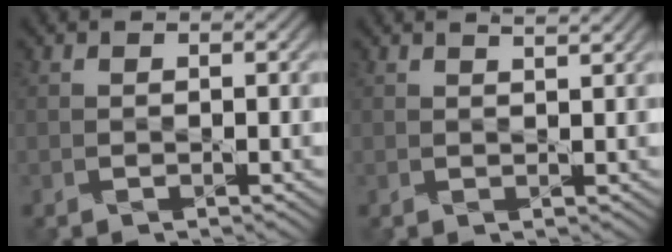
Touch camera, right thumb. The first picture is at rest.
{"total": 1.5, "force": [1.4, -0.2, 0.3], "torque": [-0.013, -0.006, 0.017]}